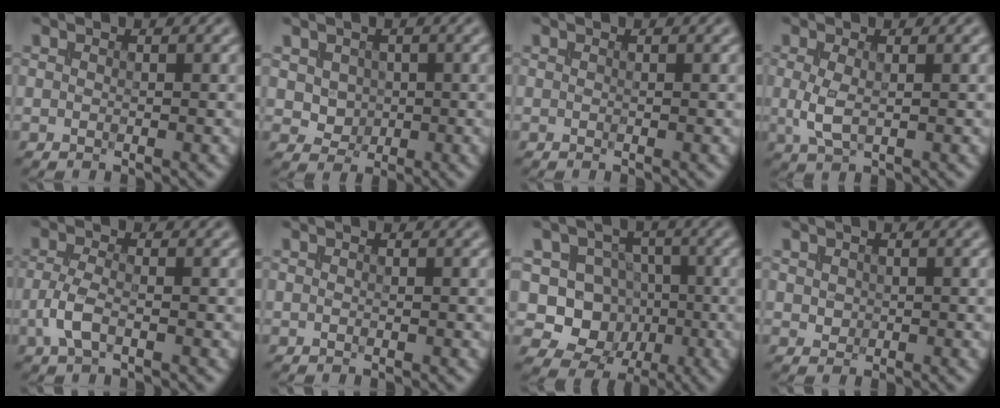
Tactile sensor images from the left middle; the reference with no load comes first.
{"total": 2.4, "force": [0.5, 2.1, 1.1], "torque": [-0.020, -0.006, 0.017]}
{"total": 0.0}
{"total": 2.4, "force": [0.1, 1.2, 2.1], "torque": [-0.051, -0.003, 0.002]}
{"total": 2.5, "force": [-1.0, 1.1, 2.1], "torque": [-0.047, 0.002, -0.027]}
{"total": 0.0}
{"total": 8.3, "force": [-0.9, 7.7, 3.0], "torque": [-0.041, 0.012, -0.040]}
{"total": 1.0, "force": [0.2, 0.9, 0.3], "torque": [-0.002, -0.004, 0.004]}